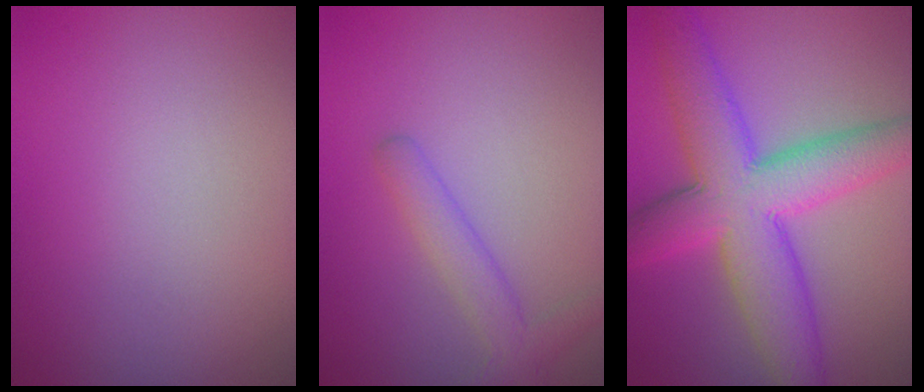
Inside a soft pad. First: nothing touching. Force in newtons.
{"total": 2.4, "press": 2.4, "slide": 0.1}
{"total": 9.5, "press": 9.5, "slide": 0.1}